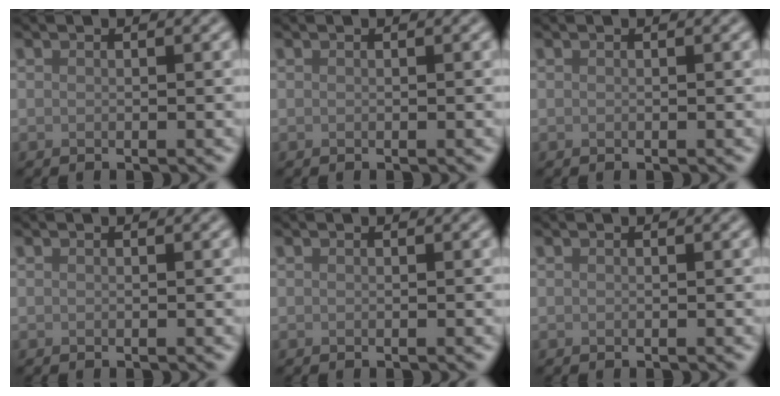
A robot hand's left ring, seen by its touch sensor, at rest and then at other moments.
{"total": 0.0}
{"total": 0.0}
{"total": 0.0}
{"total": 0.0}
{"total": 0.0}